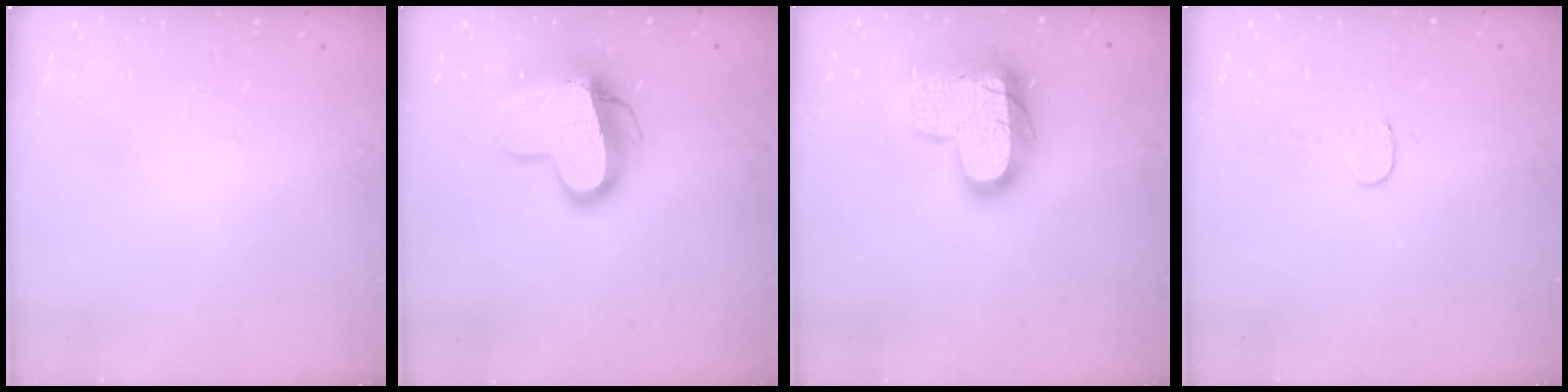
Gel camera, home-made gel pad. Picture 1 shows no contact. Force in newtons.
{"total": 13.5, "press": 13.5, "slide": 1.1}
{"total": 17.7, "press": 17.7, "slide": 1.3}
{"total": 4.1, "press": 4.1, "slide": 0.3}